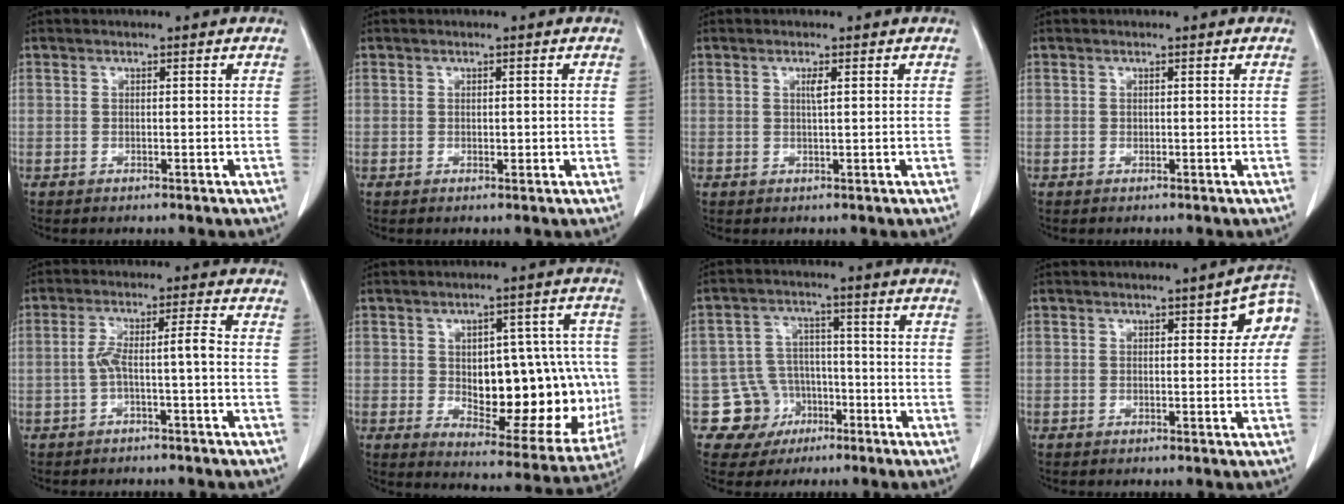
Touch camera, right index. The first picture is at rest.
{"total": 0.9, "force": [0.0, 0.6, 0.7], "torque": [-0.007, 0.000, 0.000]}
{"total": 1.2, "force": [0.4, 0.0, 1.1], "torque": [-0.023, 0.000, 0.006]}
{"total": 0.0}
{"total": 4.6, "force": [-1.3, 0.2, 4.5], "torque": [-0.089, 0.026, -0.018]}
{"total": 20.0, "force": [-1.1, 9.3, 17.7], "torque": [-0.217, 0.022, 0.016]}
{"total": 7.6, "force": [-3.1, 6.9, 0.4], "torque": [0.004, 0.015, -0.039]}
{"total": 5.2, "force": [1.7, 1.9, 4.6], "torque": [-0.049, 0.017, 0.013]}